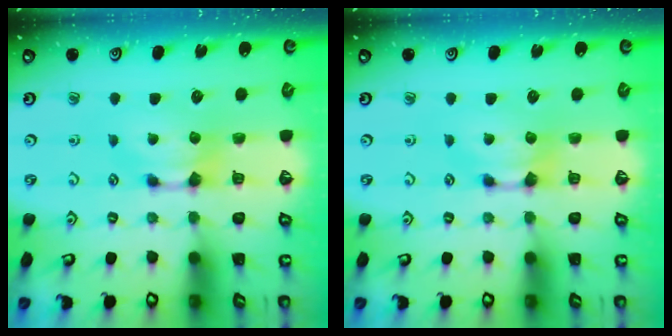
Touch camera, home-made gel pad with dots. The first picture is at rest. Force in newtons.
{"total": 0.0}